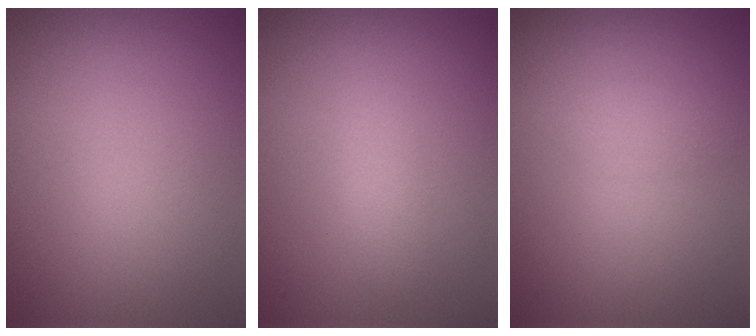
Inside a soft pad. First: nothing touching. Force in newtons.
{"total": 1.4, "press": 1.4, "slide": 0.1}
{"total": 1.0, "press": 1.0, "slide": 0.0}